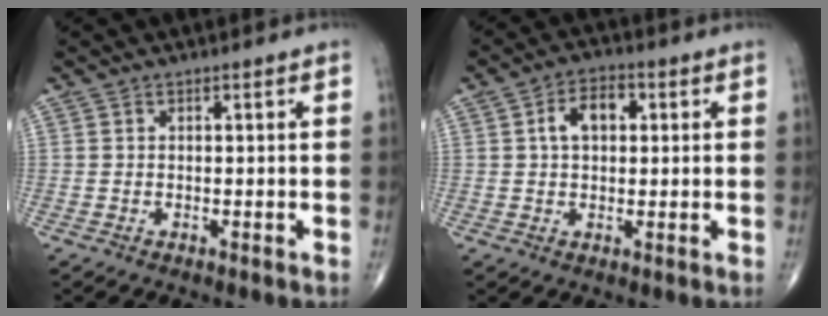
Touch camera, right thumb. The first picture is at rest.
{"total": 6.3, "force": [1.4, 4.0, 4.7], "torque": [-0.071, 0.014, 0.017]}